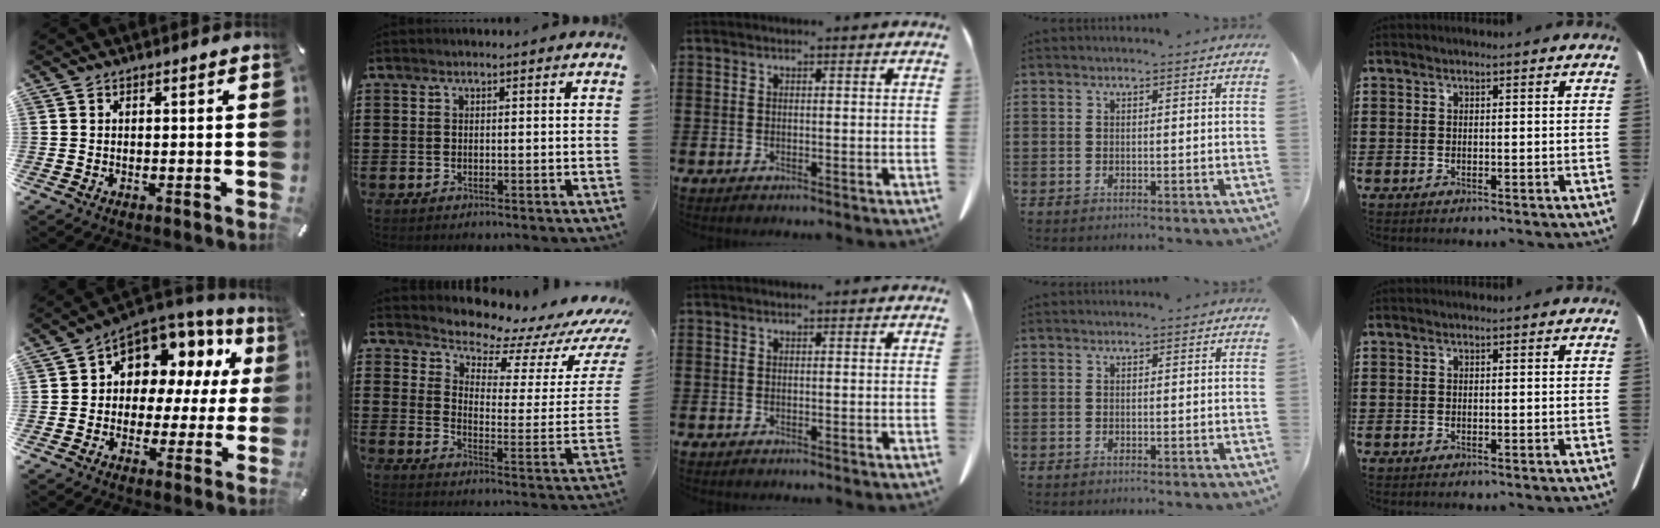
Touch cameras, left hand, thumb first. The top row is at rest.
{"thumb": {"total": 9.9, "force": [4.5, 7.7, 4.3], "torque": [-0.074, -0.046, 0.086]}, "index": {"total": 5.9, "force": [5.8, 1.0, 1.0], "torque": [-0.039, -0.059, 0.095]}}